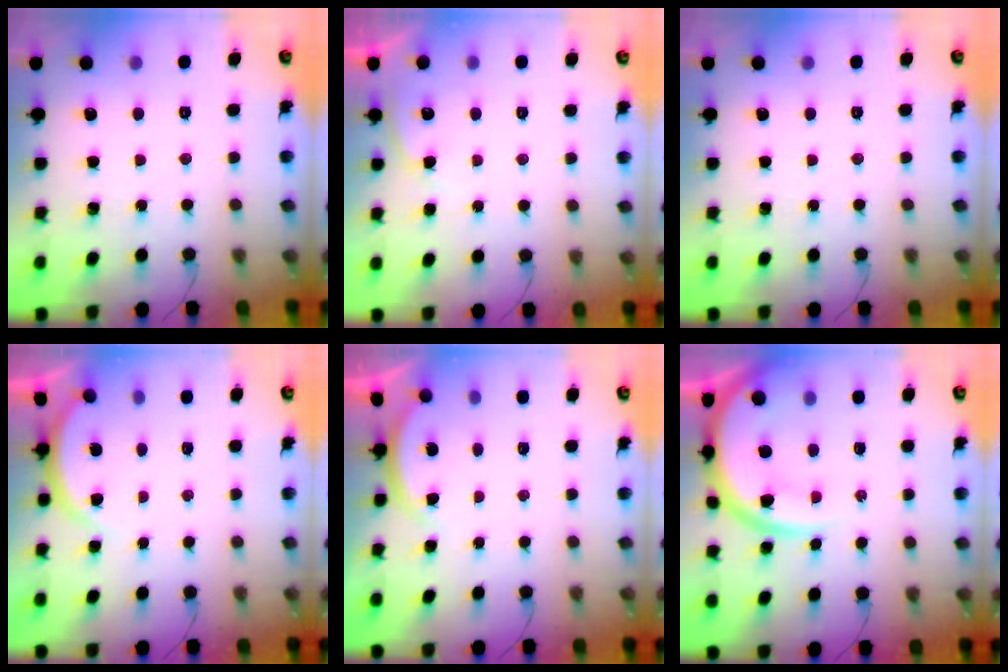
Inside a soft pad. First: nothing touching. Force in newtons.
{"total": 5.0, "press": 4.6, "slide": 1.8}
{"total": 0.0}
{"total": 5.2, "press": 5.1, "slide": 0.5}
{"total": 2.8, "press": 2.8, "slide": 0.6}
{"total": 14.3, "press": 14.2, "slide": 1.5}